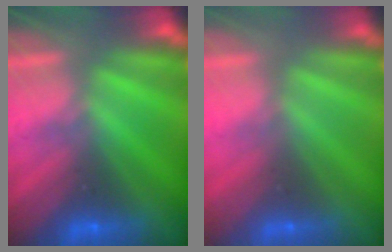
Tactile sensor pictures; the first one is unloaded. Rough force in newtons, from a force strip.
{"total": 2.8}